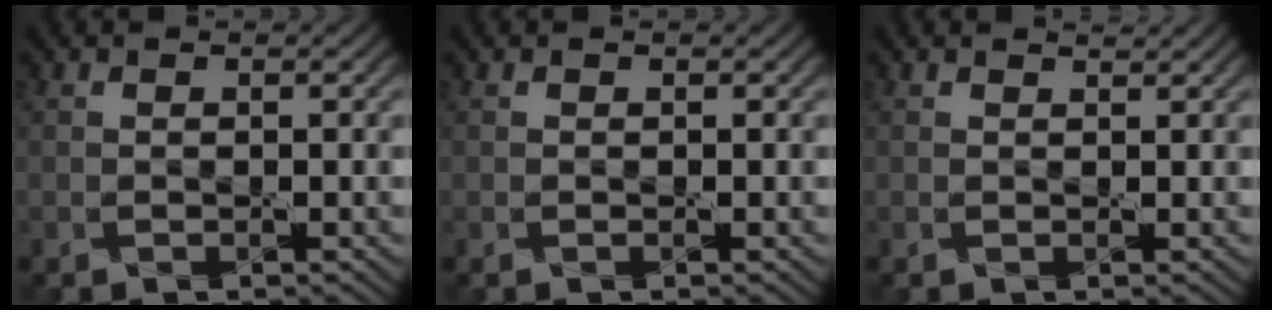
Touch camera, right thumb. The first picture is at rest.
{"total": 0.0}
{"total": 0.7, "force": [0.7, 0.0, 0.2], "torque": [-0.006, -0.002, 0.010]}